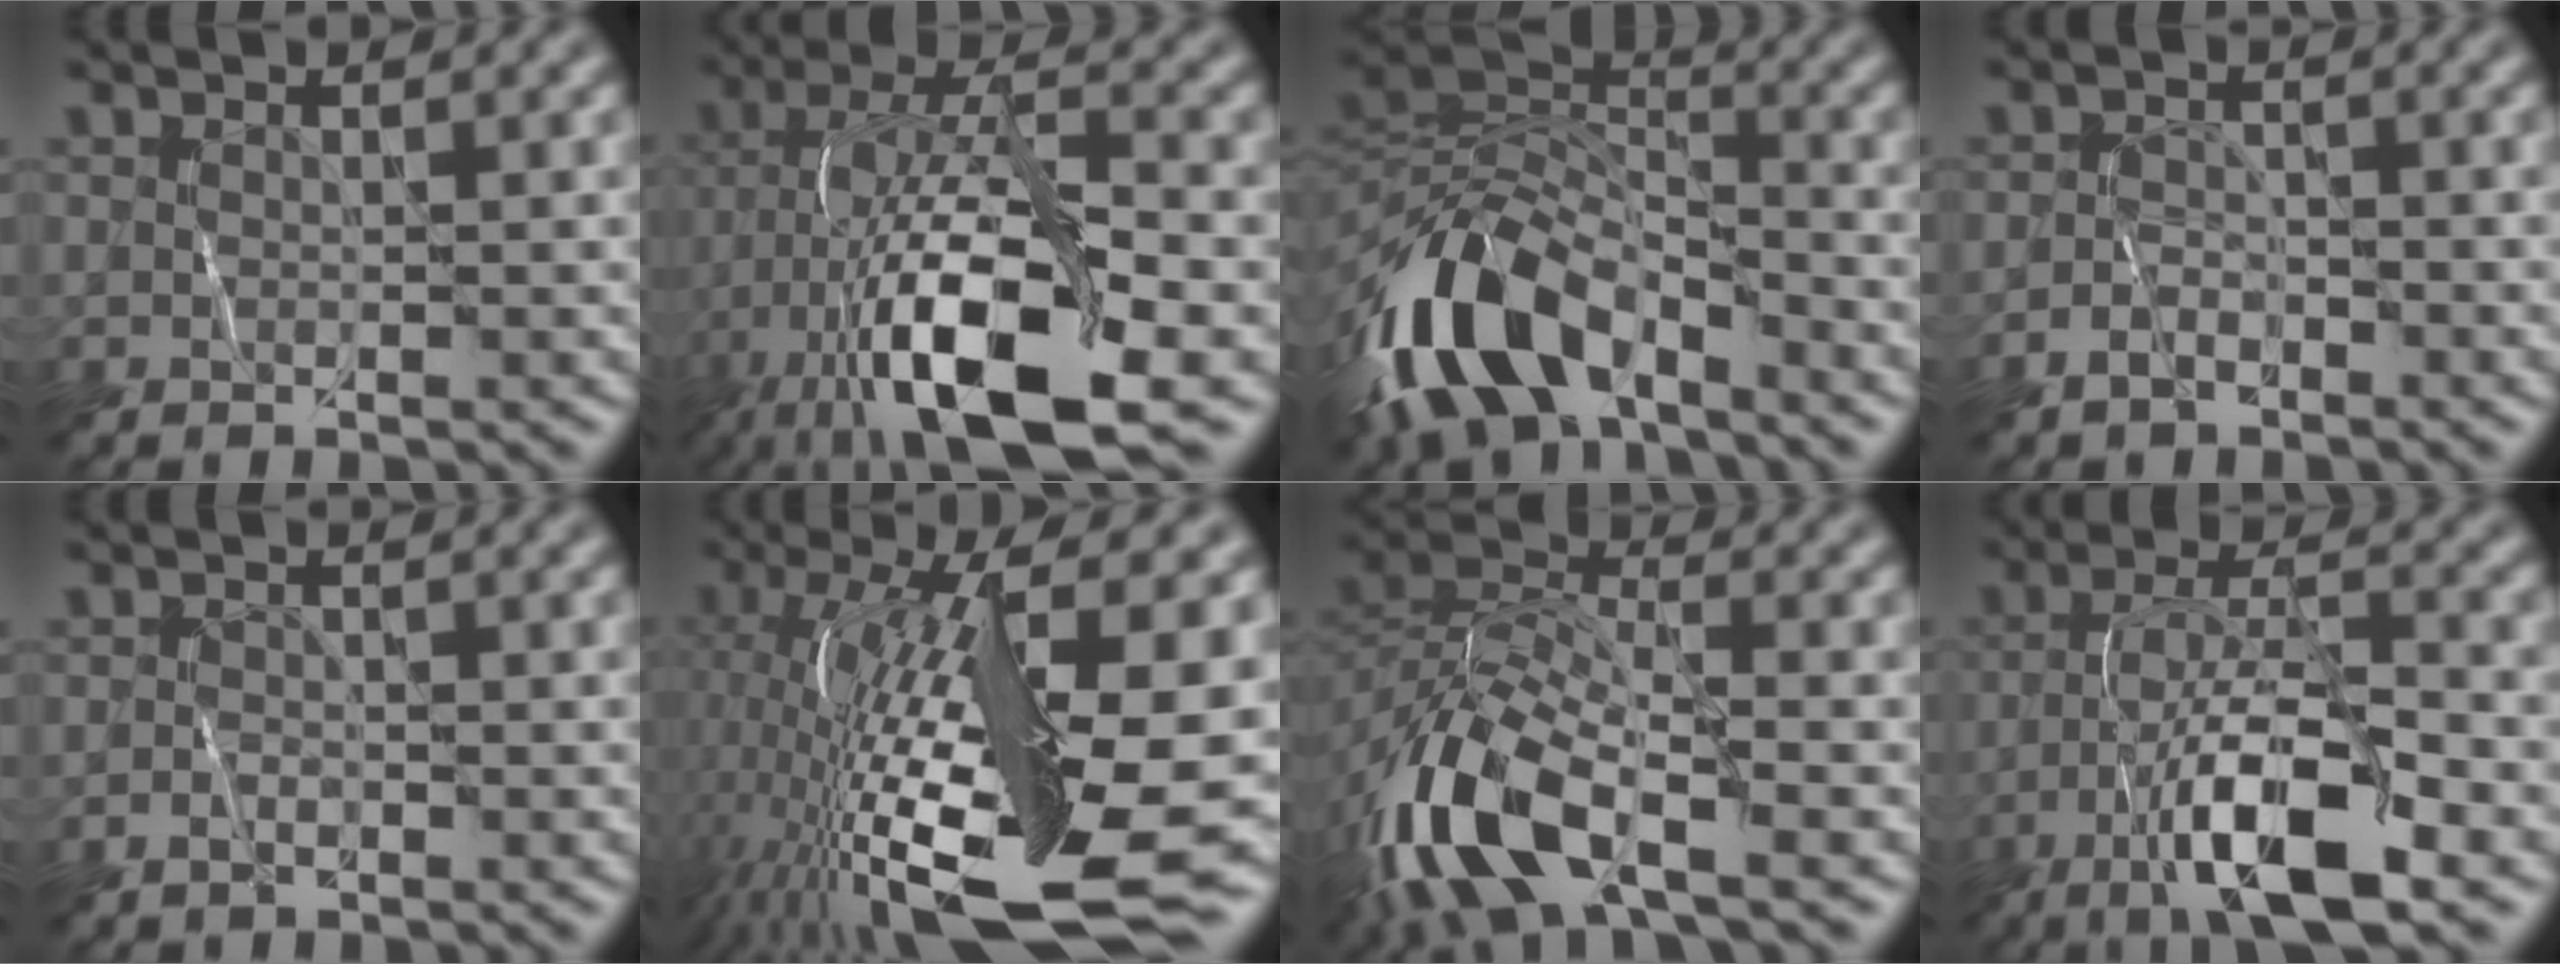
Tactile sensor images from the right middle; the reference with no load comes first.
{"total": 15.5, "force": [-6.9, 5.4, 12.9], "torque": [-0.231, 0.001, -0.128]}
{"total": 11.8, "force": [-6.4, 6.1, 7.7], "torque": [-0.157, -0.004, -0.124]}
{"total": 2.0, "force": [-1.4, 1.2, 0.8], "torque": [-0.012, 0.006, -0.030]}
{"total": 1.3, "force": [-0.8, 0.8, 0.6], "torque": [-0.009, 0.002, -0.017]}
{"total": 17.5, "force": [-2.2, 5.5, 16.5], "torque": [-0.311, -0.002, -0.028]}
{"total": 10.0, "force": [-5.2, 4.4, 7.3], "torque": [-0.157, 0.002, -0.110]}
{"total": 9.6, "force": [-4.8, 2.3, 7.9], "torque": [-0.140, 0.012, -0.091]}